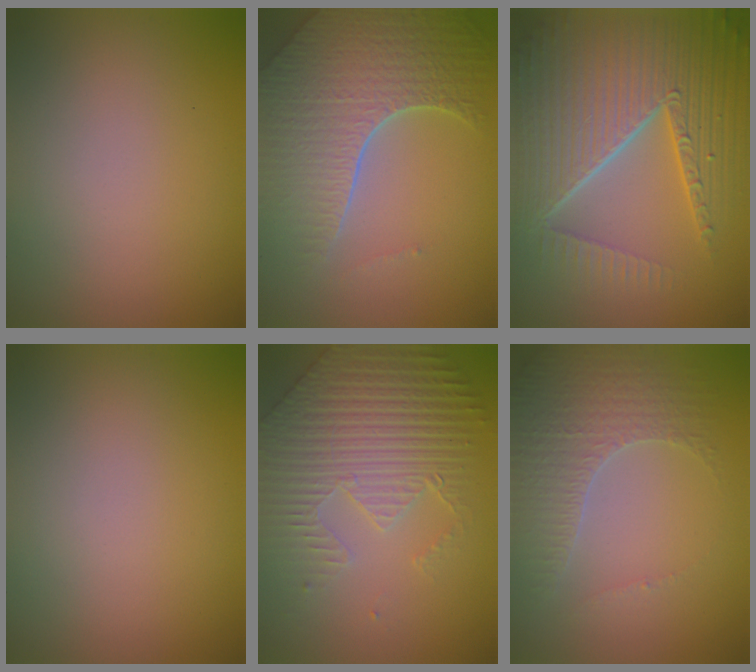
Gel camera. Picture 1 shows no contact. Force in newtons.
{"total": 8.2, "press": 5.8, "slide": 5.9}
{"total": 10.5, "press": 6.6, "slide": 8.2}
{"total": 0.0}
{"total": 4.7, "press": 4.6, "slide": 1.1}
{"total": 3.4, "press": 3.4, "slide": 0.6}